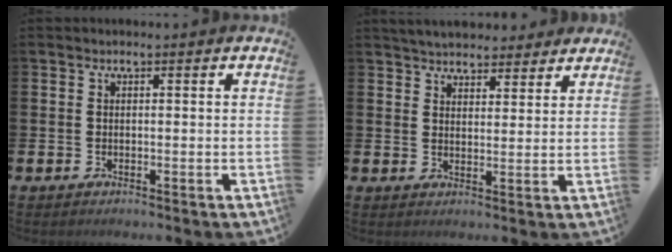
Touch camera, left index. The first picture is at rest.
{"total": 4.6, "force": [4.4, 1.2, 0.2], "torque": [-0.015, -0.020, 0.079]}